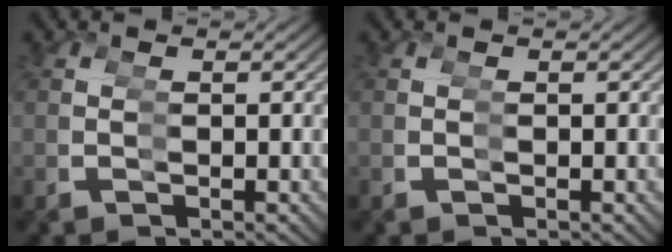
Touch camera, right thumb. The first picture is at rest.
{"total": 0.0}